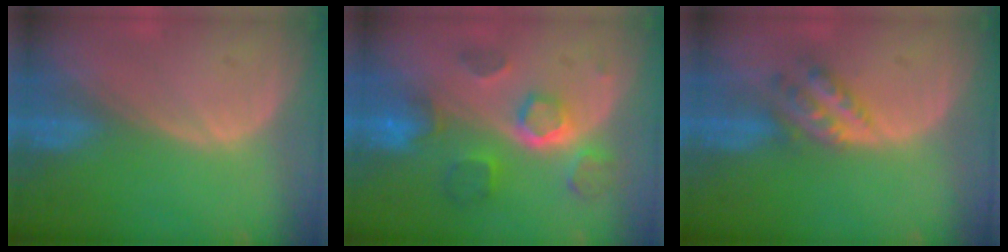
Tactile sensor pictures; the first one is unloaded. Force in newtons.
{"total": 8.5, "press": 7.7, "slide": 3.6}
{"total": 4.7, "press": 4.3, "slide": 1.9}